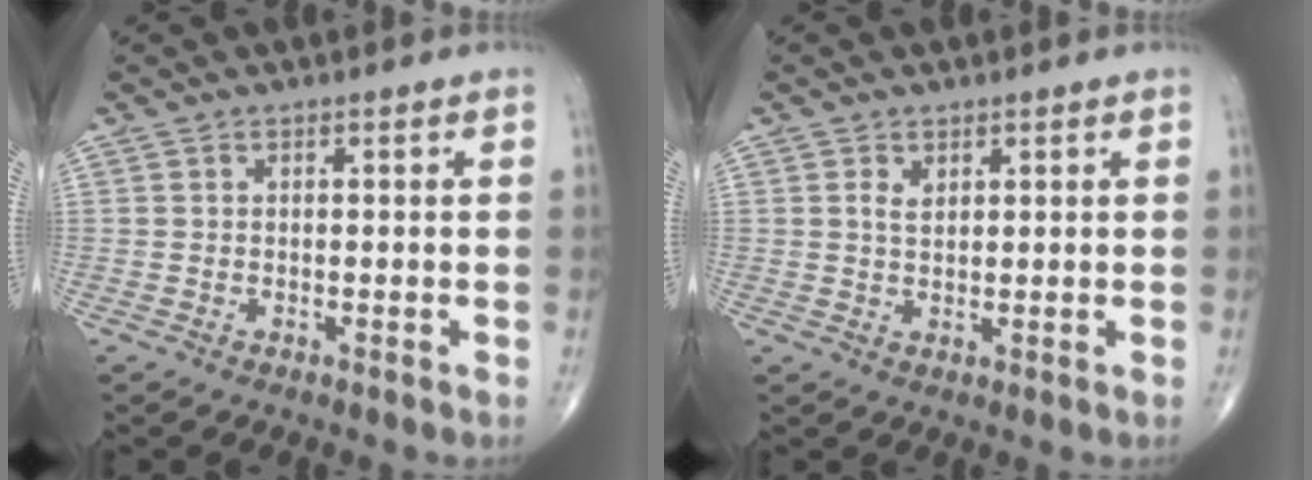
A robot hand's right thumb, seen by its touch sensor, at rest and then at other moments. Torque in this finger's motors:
{"motor_torque": [-0.02, 0.02, -0.09, 0.13, 0.02]}